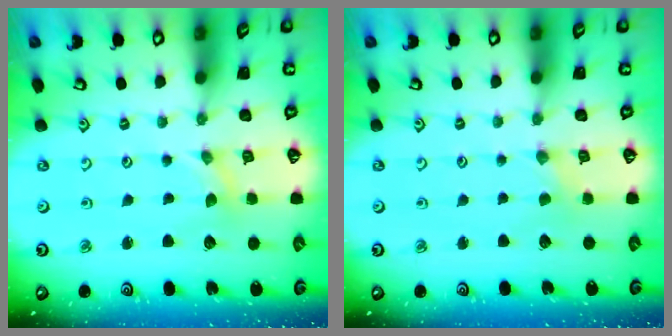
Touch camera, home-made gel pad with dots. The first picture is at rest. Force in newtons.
{"total": 0.0}